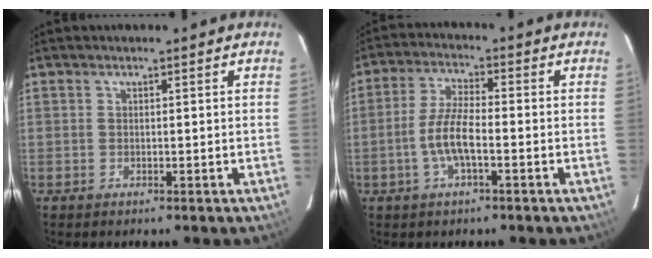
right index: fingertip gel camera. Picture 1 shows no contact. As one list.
[{"total": 6.8, "force": [-2.2, 1.8, 6.2], "torque": [-0.129, 0.002, -0.042]}]